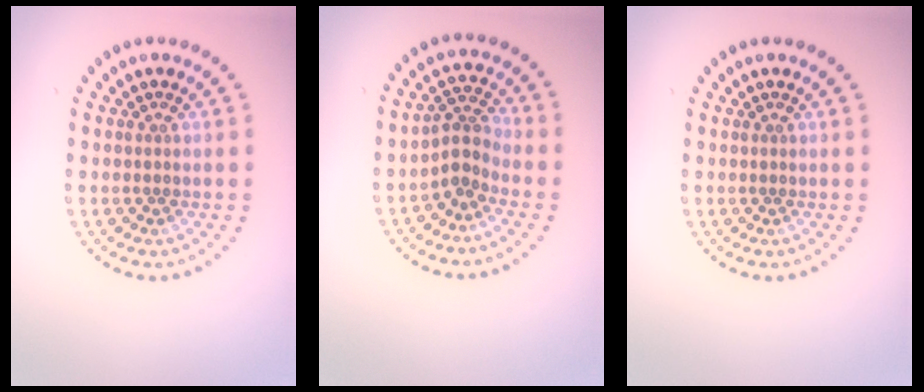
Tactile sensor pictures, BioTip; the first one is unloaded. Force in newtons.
{"total": 2.5, "press": 1.8, "slide": 1.7}
{"total": 0.0}